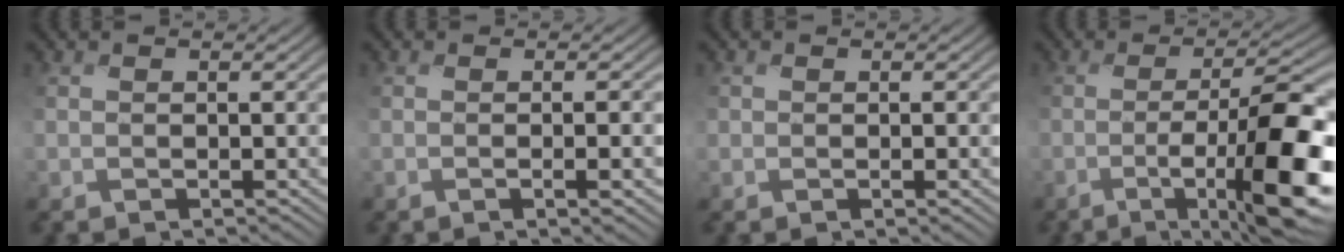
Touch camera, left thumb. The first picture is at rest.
{"total": 3.3, "force": [-0.4, 0.7, 3.2], "torque": [-0.049, 0.003, -0.008]}
{"total": 1.1, "force": [-0.1, 0.6, 0.9], "torque": [-0.017, -0.004, 0.000]}
{"total": 12.6, "force": [-3.8, 2.8, 11.7], "torque": [-0.167, -0.007, -0.067]}